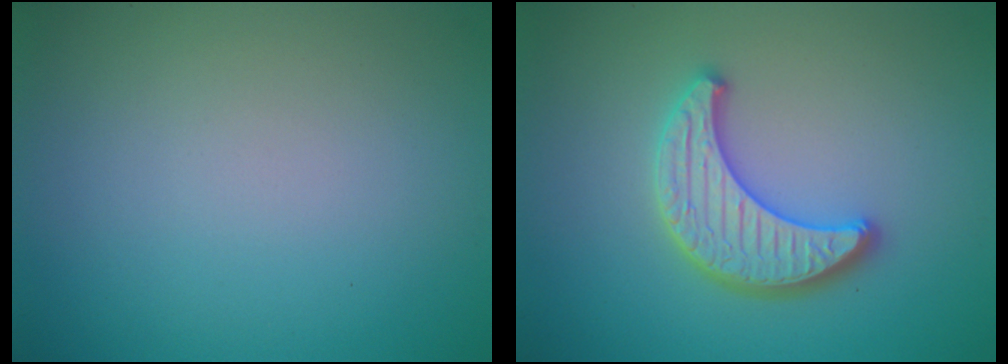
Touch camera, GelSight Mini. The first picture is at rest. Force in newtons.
{"total": 3.8, "press": 3.7, "slide": 0.9}